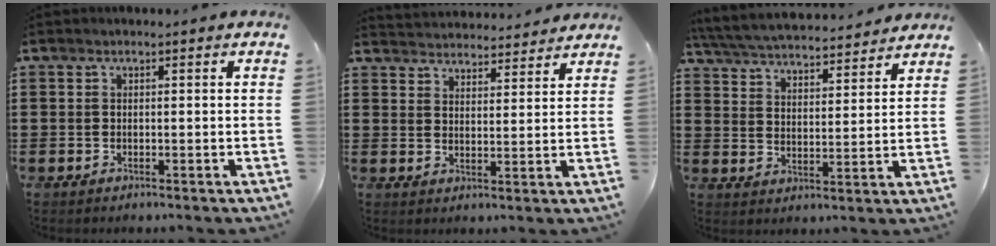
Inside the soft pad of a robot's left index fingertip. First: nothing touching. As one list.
[{"total": 3.8, "force": [3.8, 0.1, -0.3], "torque": [-0.008, -0.019, 0.069]}, {"total": 5.1, "force": [5.1, 0.1, 0.7], "torque": [-0.040, -0.033, 0.085]}]